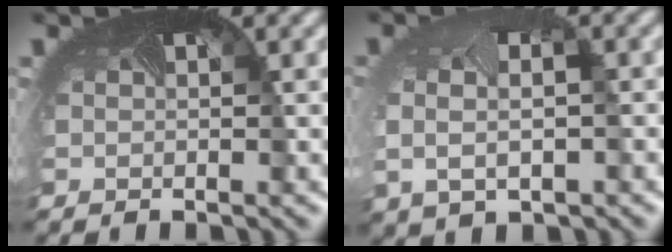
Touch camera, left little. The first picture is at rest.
{"total": 4.5, "force": [-0.3, 3.1, 3.2], "torque": [-0.063, -0.009, 0.013]}